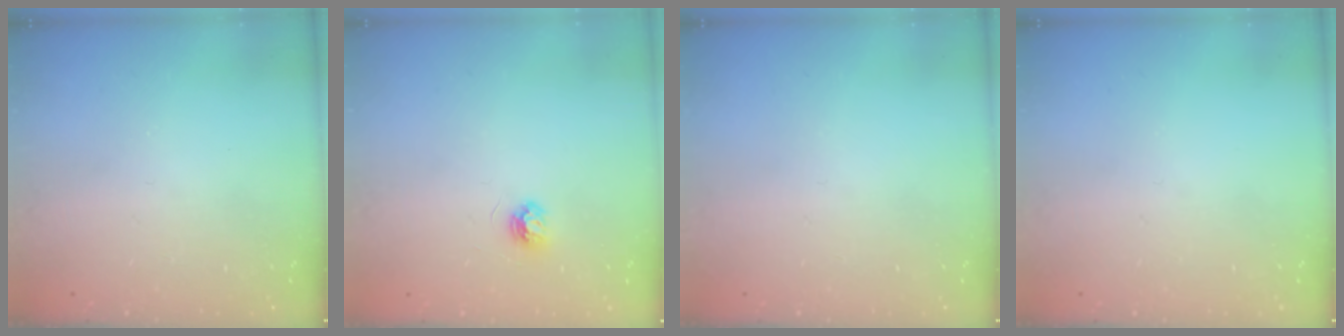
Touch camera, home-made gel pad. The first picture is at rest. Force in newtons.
{"total": 3.7, "press": 3.7, "slide": 0.5}
{"total": 0.0}
{"total": 0.0}